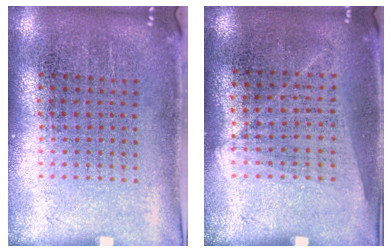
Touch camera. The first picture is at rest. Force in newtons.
{"total": 1.2, "press": 1.1, "slide": 0.6}